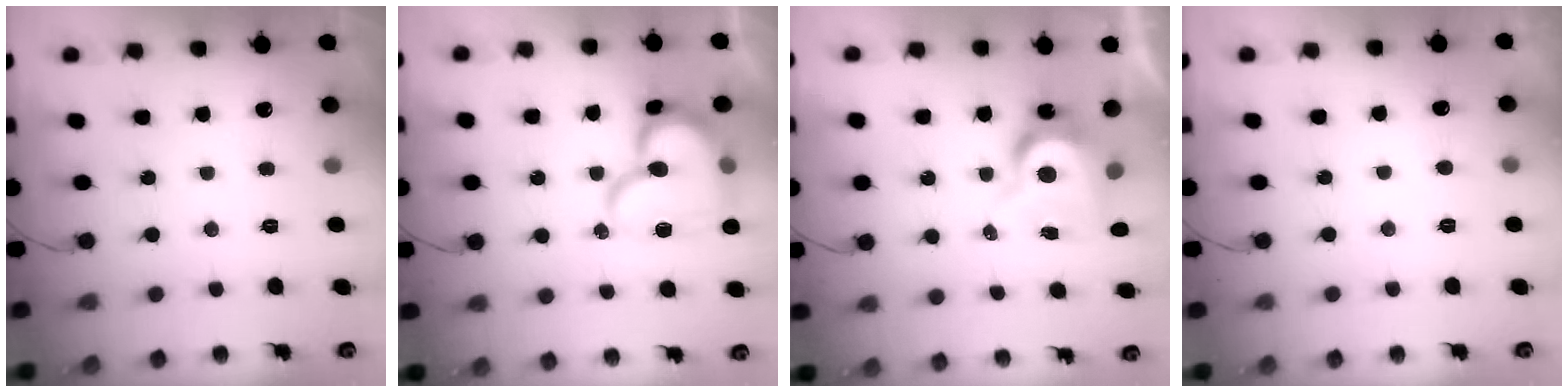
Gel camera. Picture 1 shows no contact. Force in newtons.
{"total": 17.5, "press": 17.5, "slide": 1.0}
{"total": 8.2, "press": 8.2, "slide": 0.6}
{"total": 3.6, "press": 3.6, "slide": 0.4}